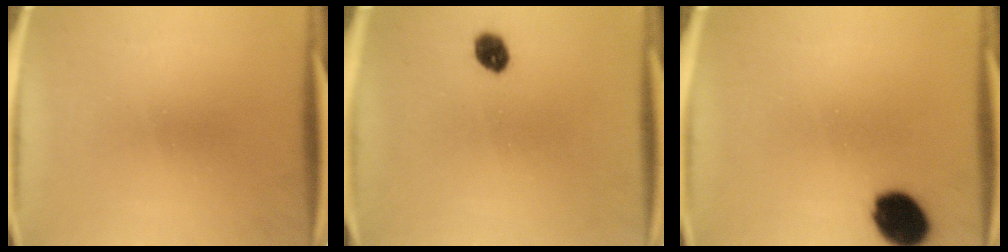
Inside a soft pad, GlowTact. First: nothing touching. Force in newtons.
{"total": 4.0}
{"total": 10.8}